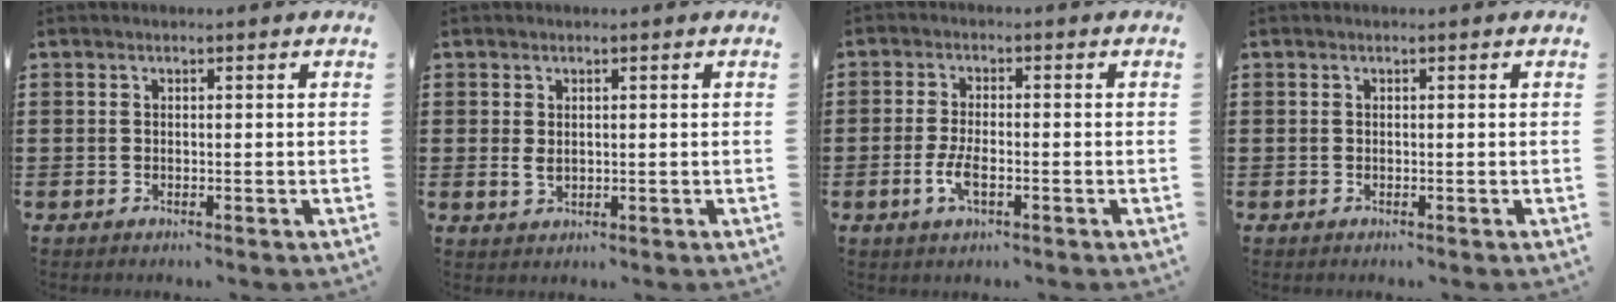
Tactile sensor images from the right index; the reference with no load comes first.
{"total": 1.7, "force": [0.2, 1.1, 1.3], "torque": [-0.026, 0.005, 0.003]}
{"total": 4.0, "force": [-1.4, 1.5, 3.5], "torque": [-0.078, -0.004, -0.030]}
{"total": 0.0}